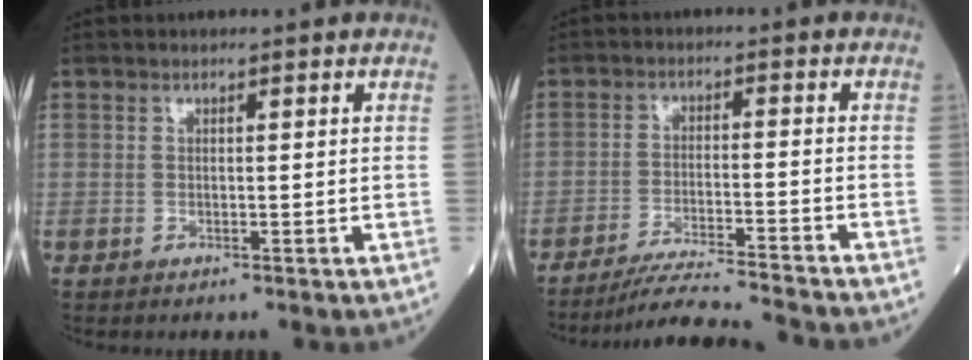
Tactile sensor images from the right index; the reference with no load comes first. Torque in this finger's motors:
{"motor_torque": [-0.01, -0.26, 0.25, 0.06]}